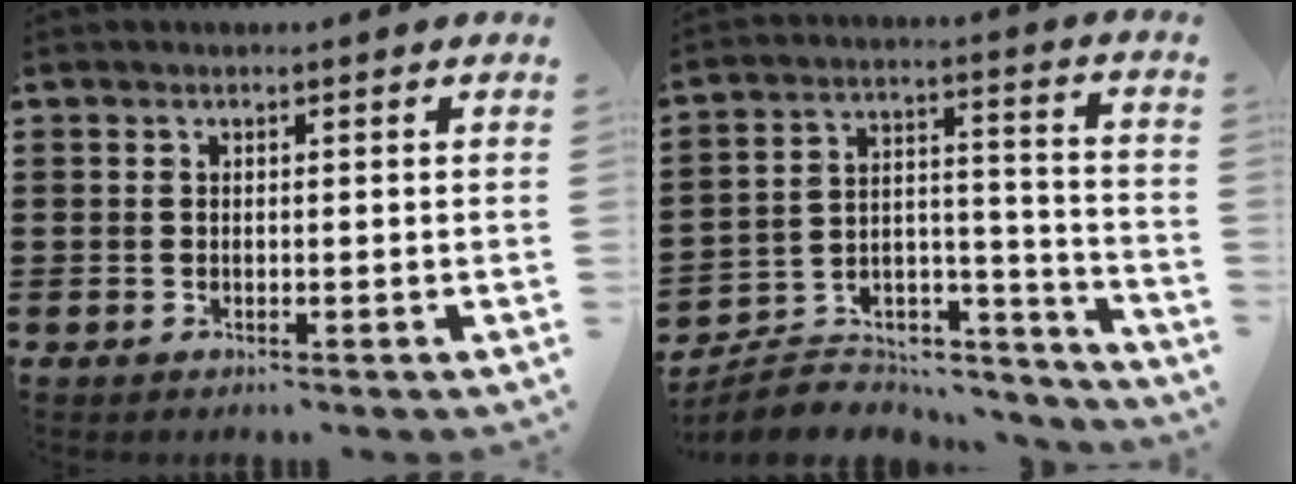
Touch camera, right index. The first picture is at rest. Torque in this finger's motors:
{"motor_torque": [0.08, 0.04, -0.01, -0.21]}